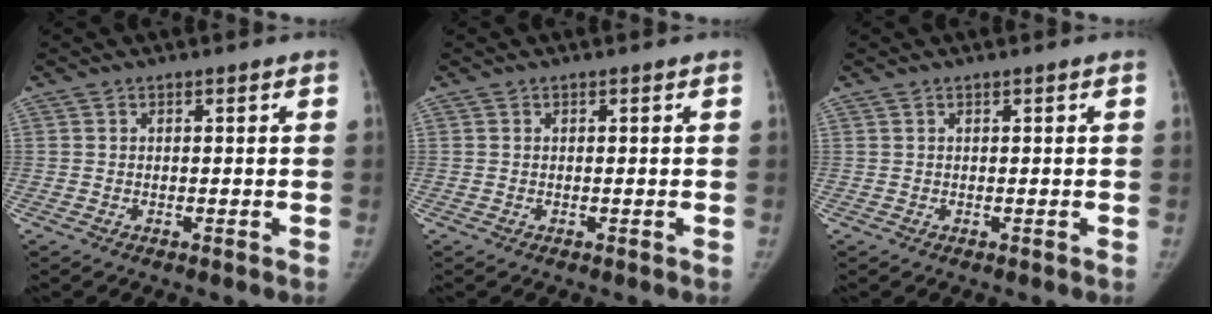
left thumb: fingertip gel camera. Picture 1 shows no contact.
{"total": 0.0}
{"total": 0.0}